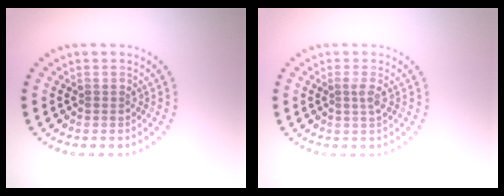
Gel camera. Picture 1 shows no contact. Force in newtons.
{"total": 1.1, "press": 0.9, "slide": 0.5}